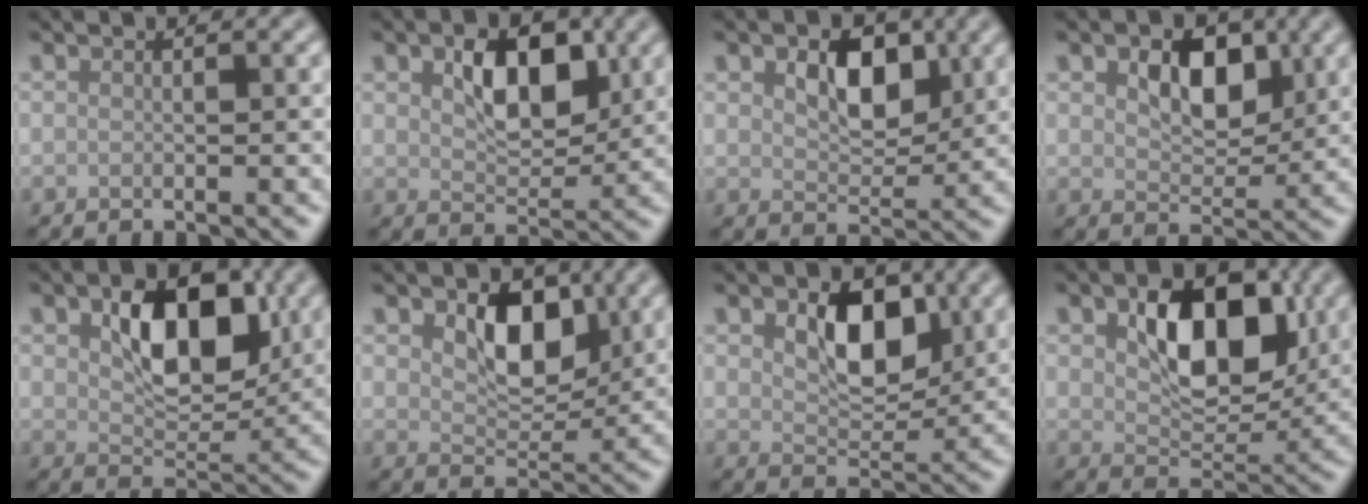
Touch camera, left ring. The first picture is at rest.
{"total": 5.3, "force": [1.6, 3.2, 3.9], "torque": [-0.065, -0.001, 0.024]}
{"total": 4.8, "force": [1.5, 3.1, 3.4], "torque": [-0.060, -0.003, 0.019]}
{"total": 4.9, "force": [1.5, 3.1, 3.4], "torque": [-0.059, -0.003, 0.019]}
{"total": 7.2, "force": [2.1, 4.3, 5.5], "torque": [-0.083, -0.003, 0.034]}
{"total": 5.1, "force": [1.8, 3.2, 3.5], "torque": [-0.062, -0.006, 0.025]}
{"total": 5.5, "force": [1.7, 3.4, 4.0], "torque": [-0.068, -0.004, 0.024]}
{"total": 8.0, "force": [2.2, 4.9, 6.0], "torque": [-0.092, -0.004, 0.038]}